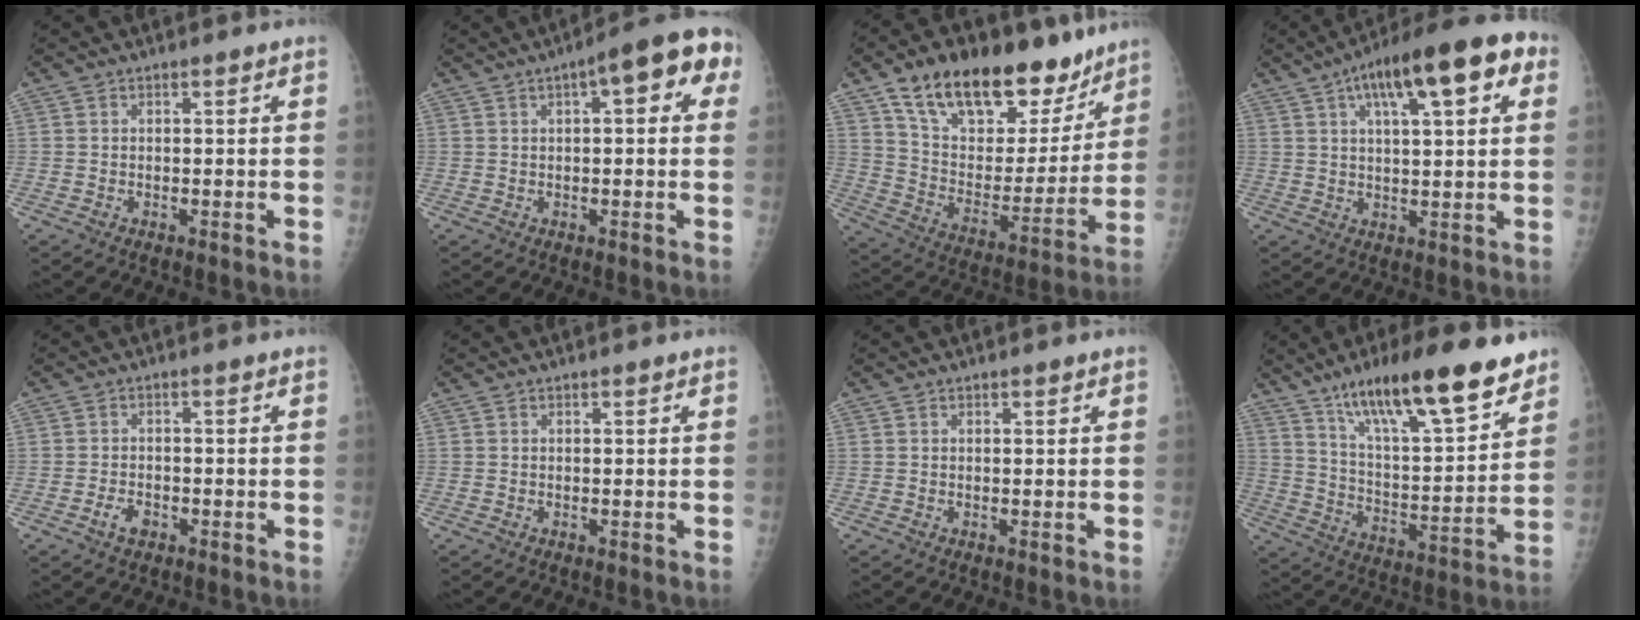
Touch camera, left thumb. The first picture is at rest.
{"total": 11.2, "force": [3.9, 4.0, 9.7], "torque": [-0.099, 0.021, 0.041]}
{"total": 26.5, "force": [17.7, 13.2, 14.7], "torque": [-0.189, -0.049, 0.289]}
{"total": 17.2, "force": [7.3, 5.7, 14.5], "torque": [-0.198, 0.018, 0.104]}
{"total": 2.7, "force": [-1.3, 1.7, 1.6], "torque": [-0.025, 0.007, -0.021]}
{"total": 0.0}
{"total": 0.6, "force": [0.4, 0.3, 0.1], "torque": [-0.001, -0.003, 0.005]}
{"total": 23.1, "force": [15.4, 6.0, 16.2], "torque": [-0.233, -0.061, 0.255]}